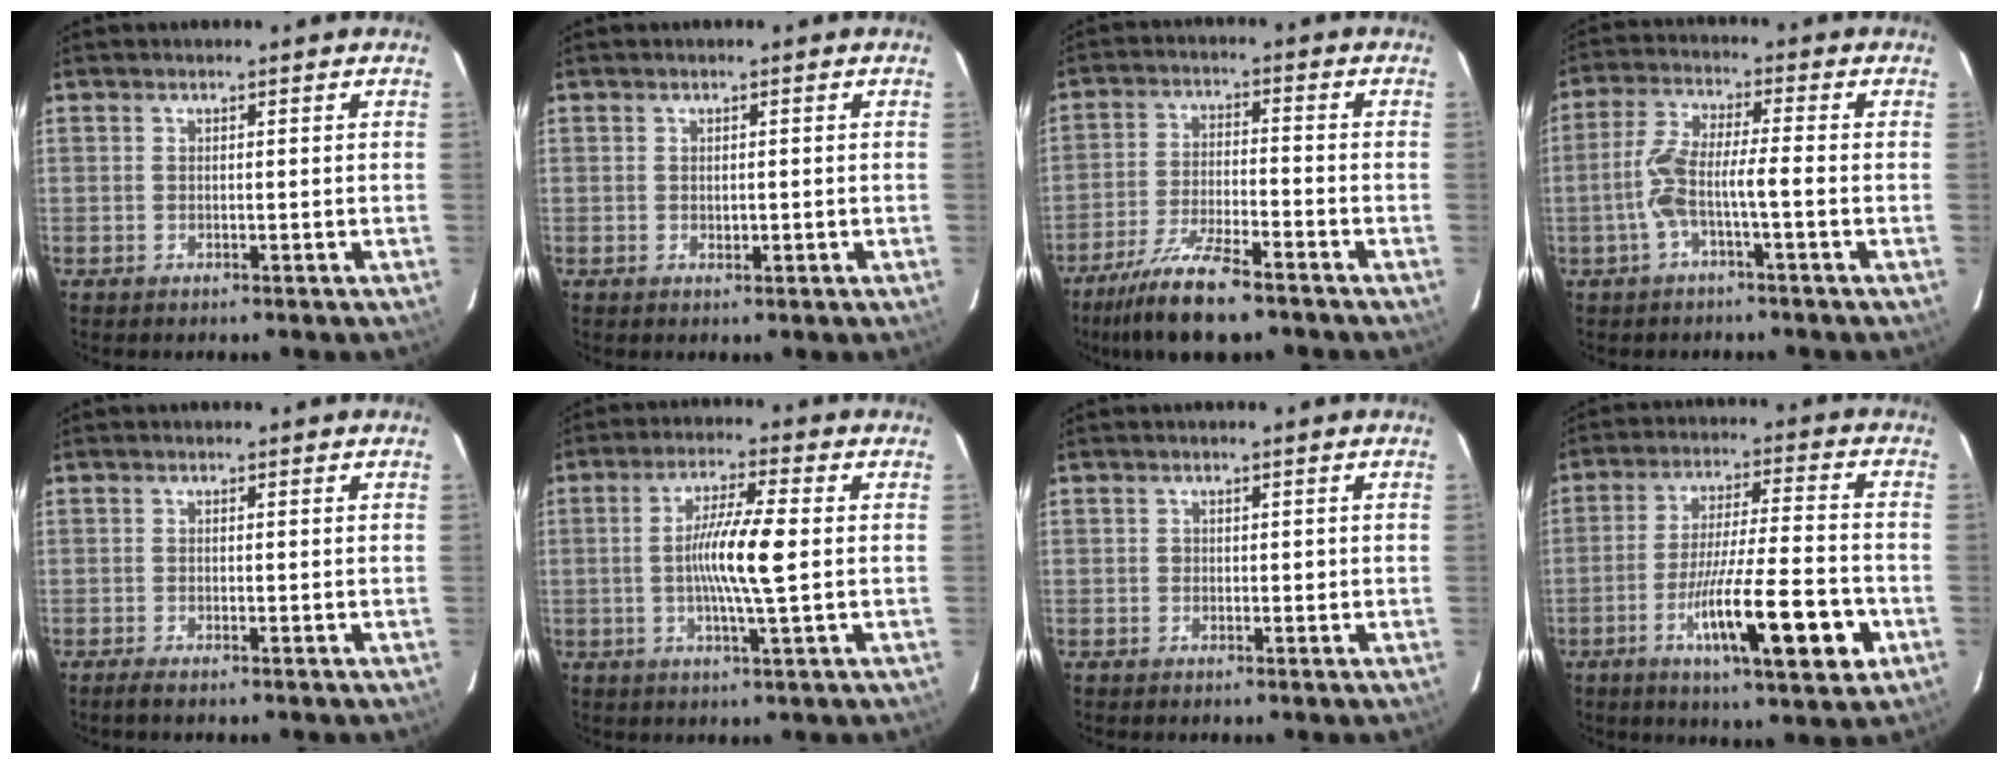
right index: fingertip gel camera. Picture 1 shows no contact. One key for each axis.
{"total": 0.9, "fx": -0.1, "fy": 0.5, "fz": 0.7, "tx": -0.013, "ty": -0.001, "tz": 0.002}
{"total": 10.5, "fx": -8.0, "fy": 1.2, "fz": 6.7, "tx": -0.124, "ty": -0.028, "tz": -0.142}
{"total": 6.8, "fx": -2.0, "fy": 0.5, "fz": 6.4, "tx": -0.134, "ty": 0.019, "tz": -0.041}
{"total": 1.3, "fx": -1.0, "fy": -0.1, "fz": 0.9, "tx": -0.017, "ty": -0.004, "tz": -0.017}
{"total": 8.7, "fx": -0.2, "fy": 0.0, "fz": 8.7, "tx": -0.162, "ty": -0.002, "tz": -0.010}
{"total": 1.0, "fx": 0.0, "fy": 0.8, "fz": 0.6, "tx": -0.007, "ty": 0.003, "tz": -0.001}
{"total": 15.2, "fx": -5.8, "fy": 1.5, "fz": 14.0, "tx": -0.236, "ty": -0.011, "tz": -0.089}